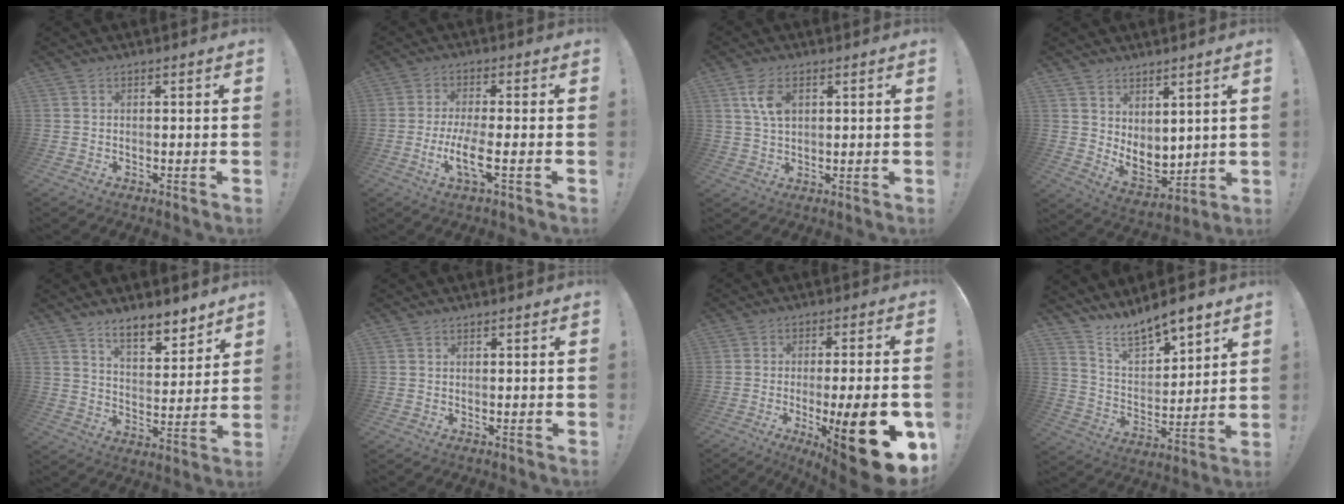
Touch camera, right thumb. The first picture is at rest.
{"total": 8.7, "force": [-2.1, 1.5, 8.3], "torque": [-0.174, -0.014, -0.043]}
{"total": 6.8, "force": [2.5, 3.7, 5.1], "torque": [-0.095, -0.005, 0.044]}
{"total": 7.2, "force": [3.1, 5.3, 3.8], "torque": [-0.041, -0.040, 0.071]}
{"total": 9.7, "force": [8.0, 3.2, 4.4], "torque": [-0.062, -0.060, 0.146]}
{"total": 0.6, "force": [0.5, 0.2, 0.1], "torque": [-0.002, 0.000, 0.011]}
{"total": 20.2, "force": [-6.3, 4.1, 18.8], "torque": [-0.250, 0.019, -0.083]}
{"total": 10.4, "force": [9.6, 3.0, 2.9], "torque": [-0.062, -0.078, 0.178]}